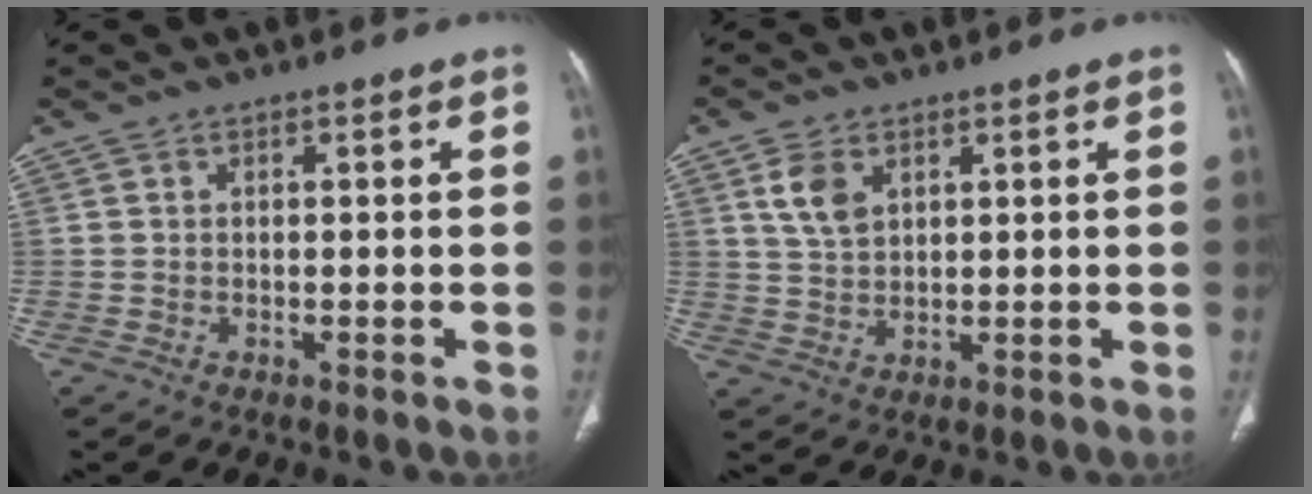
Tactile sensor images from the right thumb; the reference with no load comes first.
{"total": 5.1, "force": [2.4, 3.2, 3.2], "torque": [-0.053, -0.007, 0.052]}